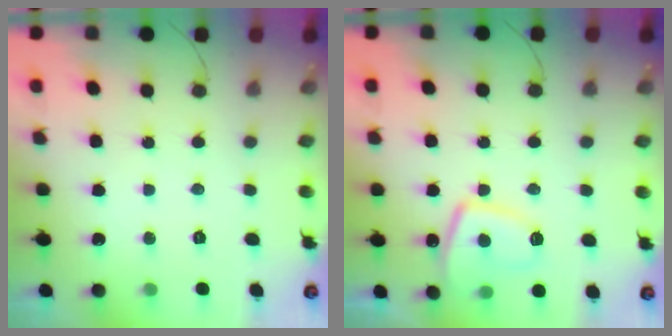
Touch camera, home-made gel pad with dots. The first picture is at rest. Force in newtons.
{"total": 10.4, "press": 10.4, "slide": 1.3}